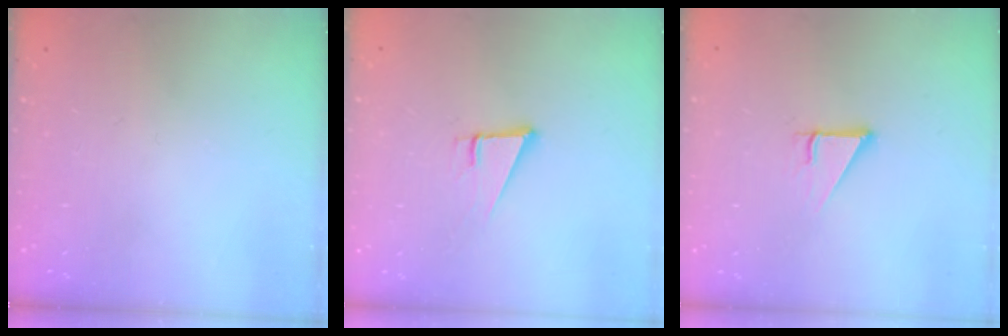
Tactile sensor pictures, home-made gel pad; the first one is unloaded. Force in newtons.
{"total": 5.0, "press": 4.4, "slide": 2.4}
{"total": 3.0, "press": 3.0, "slide": 0.1}